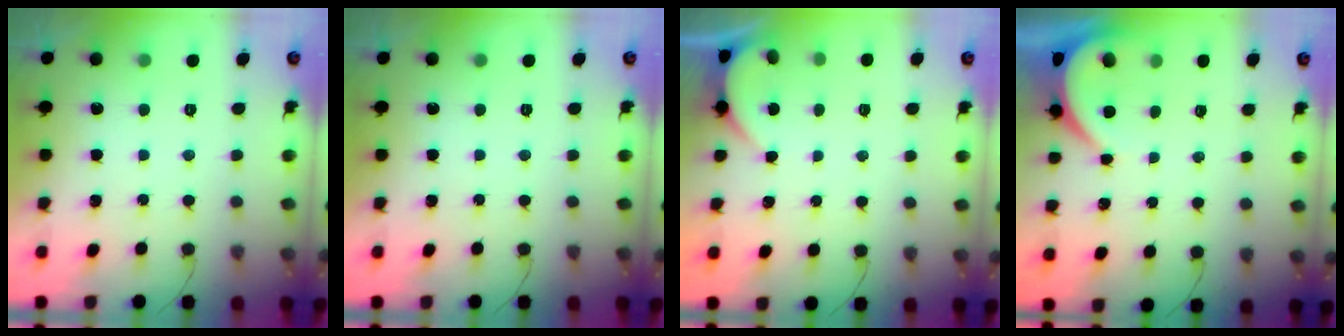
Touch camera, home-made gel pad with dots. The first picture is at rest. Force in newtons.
{"total": 0.0}
{"total": 2.7, "press": 2.7, "slide": 0.3}
{"total": 4.0, "press": 3.9, "slide": 0.5}